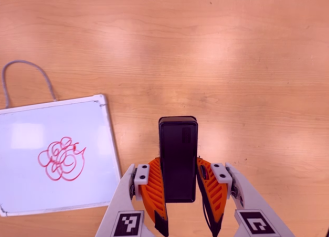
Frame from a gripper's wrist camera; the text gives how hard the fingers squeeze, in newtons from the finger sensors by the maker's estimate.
{"total": 4.7, "left": 3.7, "right": 5.8}